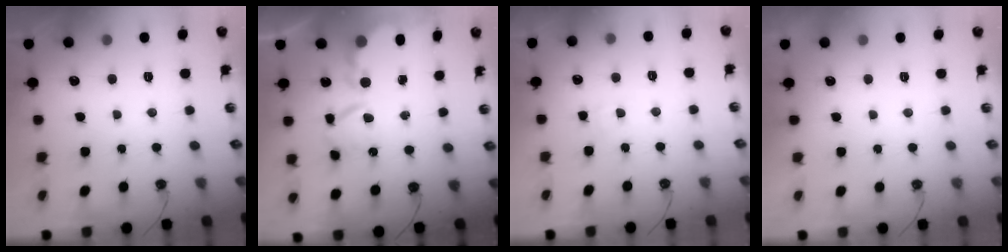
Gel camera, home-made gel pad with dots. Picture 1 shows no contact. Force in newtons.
{"total": 7.6, "press": 7.6, "slide": 0.3}
{"total": 4.5, "press": 4.5, "slide": 0.5}
{"total": 0.0}